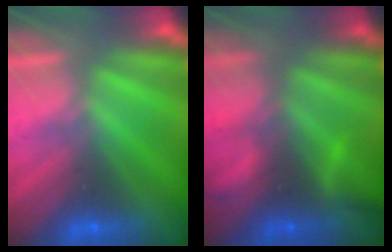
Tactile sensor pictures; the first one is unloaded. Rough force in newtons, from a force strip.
{"total": 6.8}